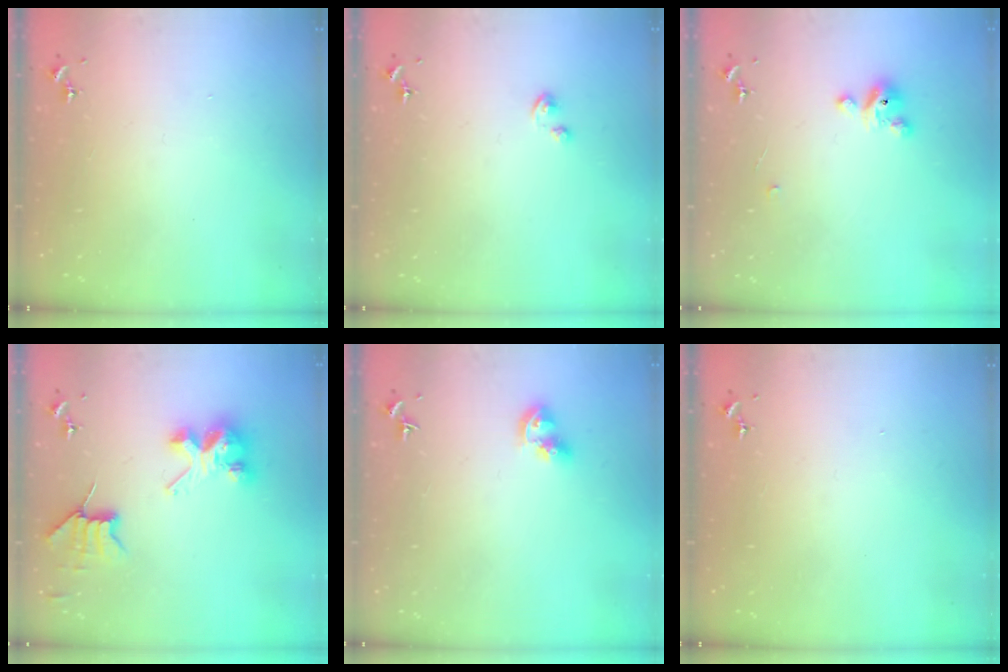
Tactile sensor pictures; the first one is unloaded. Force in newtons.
{"total": 0.9, "press": 0.9, "slide": 0.1}
{"total": 5.2, "press": 5.2, "slide": 0.4}
{"total": 8.3, "press": 8.3, "slide": 0.4}
{"total": 9.0, "press": 9.0, "slide": 1.0}
{"total": 0.0}